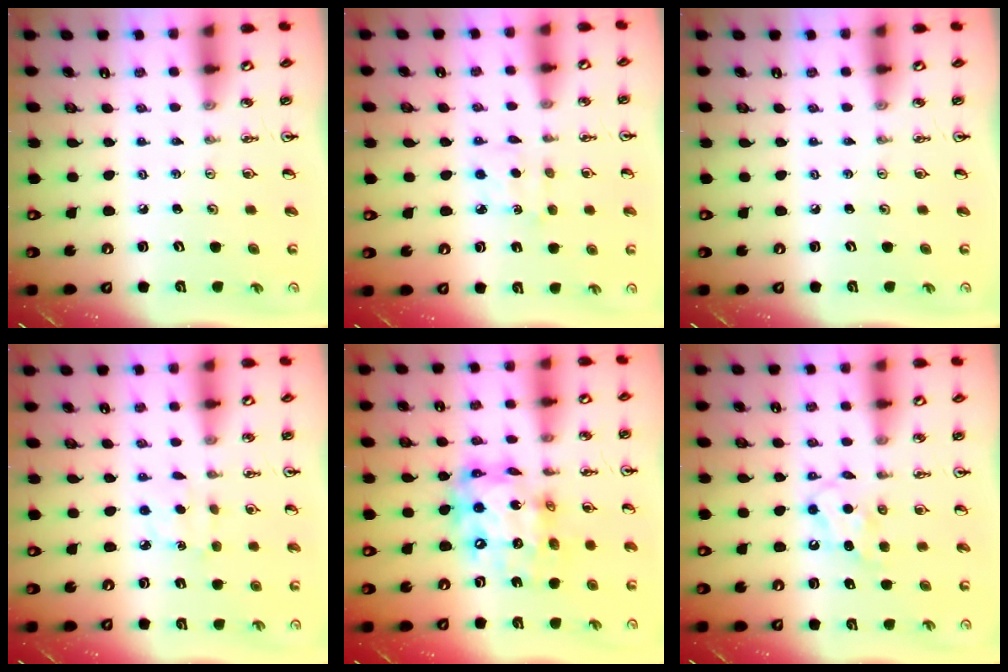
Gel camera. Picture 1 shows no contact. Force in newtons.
{"total": 3.8, "press": 3.8, "slide": 0.4}
{"total": 0.0}
{"total": 4.2, "press": 4.2, "slide": 0.5}
{"total": 16.6, "press": 16.6, "slide": 1.6}
{"total": 5.6, "press": 5.6, "slide": 0.6}